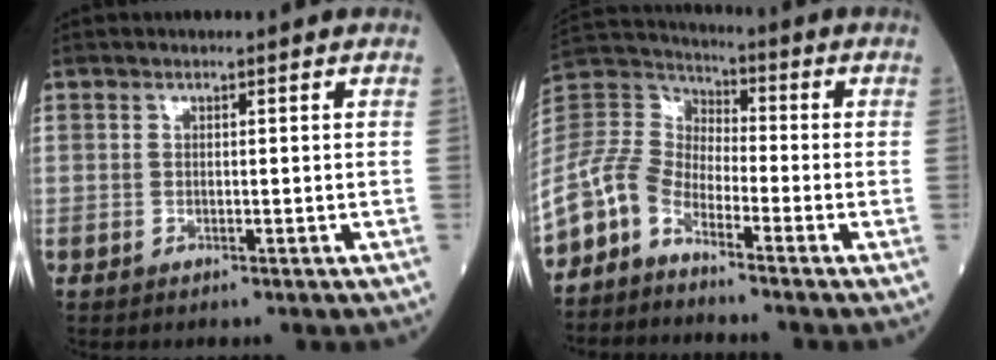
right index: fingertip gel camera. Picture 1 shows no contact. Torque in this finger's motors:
{"motor_torque": [2.07, -0.07, 0.68, 0.18]}